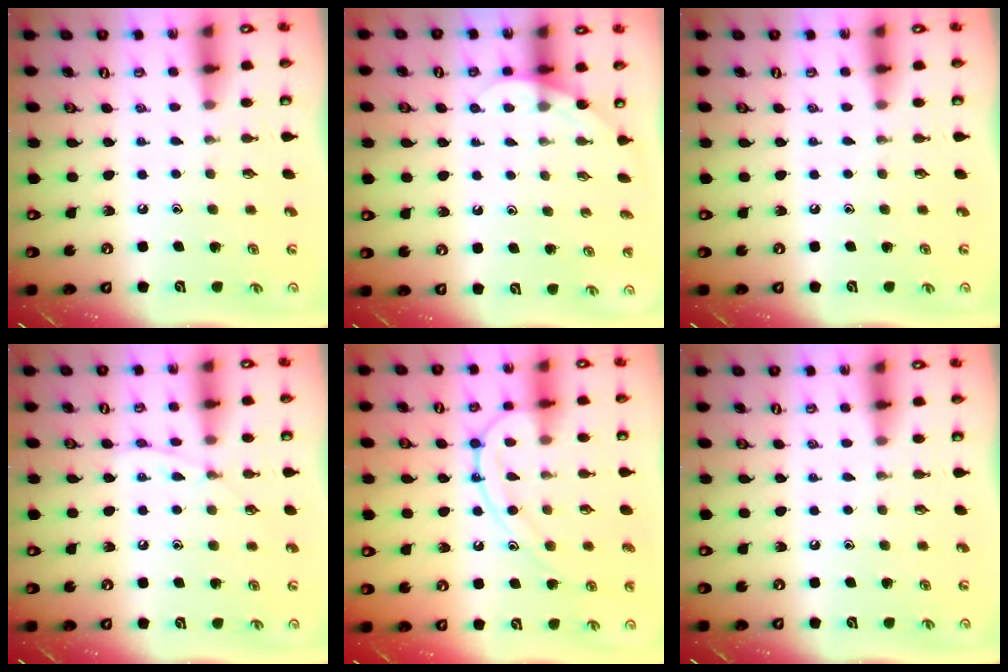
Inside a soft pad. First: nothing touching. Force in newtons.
{"total": 3.3, "press": 3.3, "slide": 0.2}
{"total": 0.0}
{"total": 4.1, "press": 4.0, "slide": 0.5}
{"total": 11.4, "press": 11.4, "slide": 0.2}
{"total": 0.0}